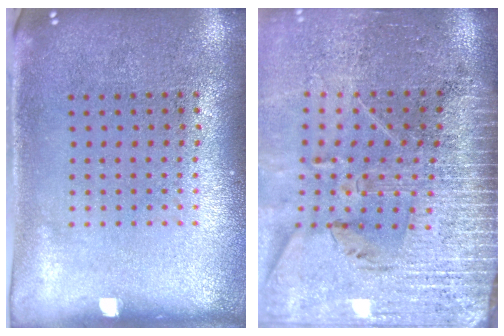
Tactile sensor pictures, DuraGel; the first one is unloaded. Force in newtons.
{"total": 3.9, "press": 3.4, "slide": 2.0}